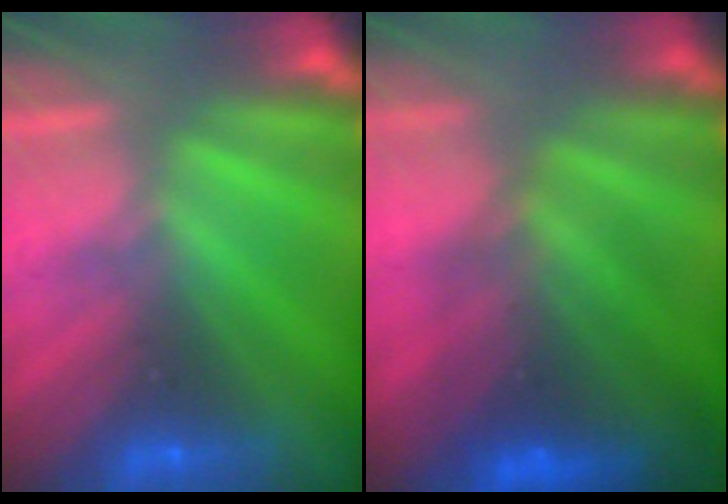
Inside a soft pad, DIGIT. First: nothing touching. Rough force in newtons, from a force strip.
{"total": 7.4}